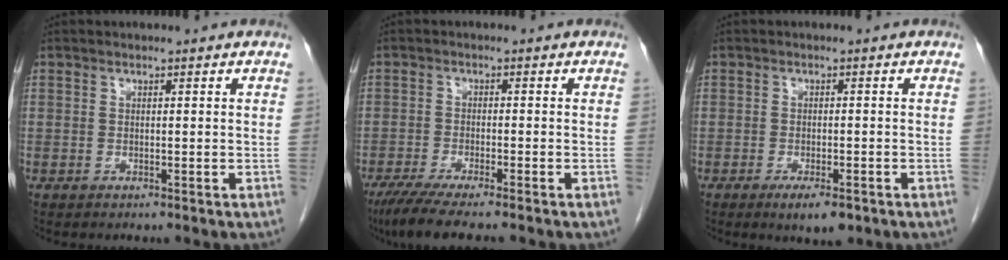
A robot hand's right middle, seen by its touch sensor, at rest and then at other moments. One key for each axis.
{"total": 7.7, "fx": -6.1, "fy": 0.3, "fz": 4.6, "tx": -0.074, "ty": -0.020, "tz": -0.101}
{"total": 4.3, "fx": -2.6, "fy": 1.3, "fz": 3.2, "tx": -0.051, "ty": -0.005, "tz": -0.032}